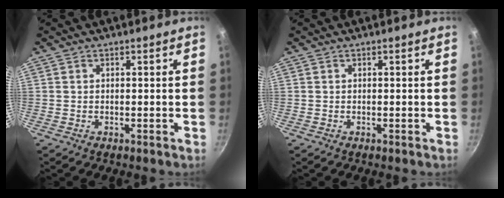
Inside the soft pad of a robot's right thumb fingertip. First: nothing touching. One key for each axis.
{"total": 0.0}